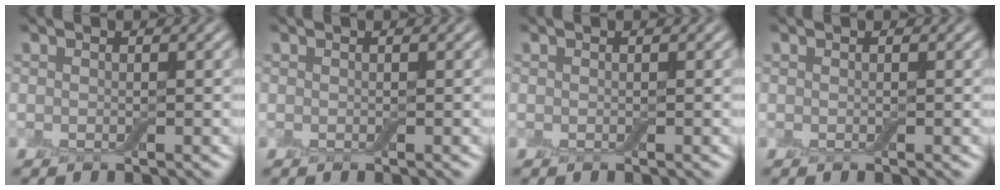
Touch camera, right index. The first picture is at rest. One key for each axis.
{"total": 0.0}
{"total": 0.0}
{"total": 0.0}